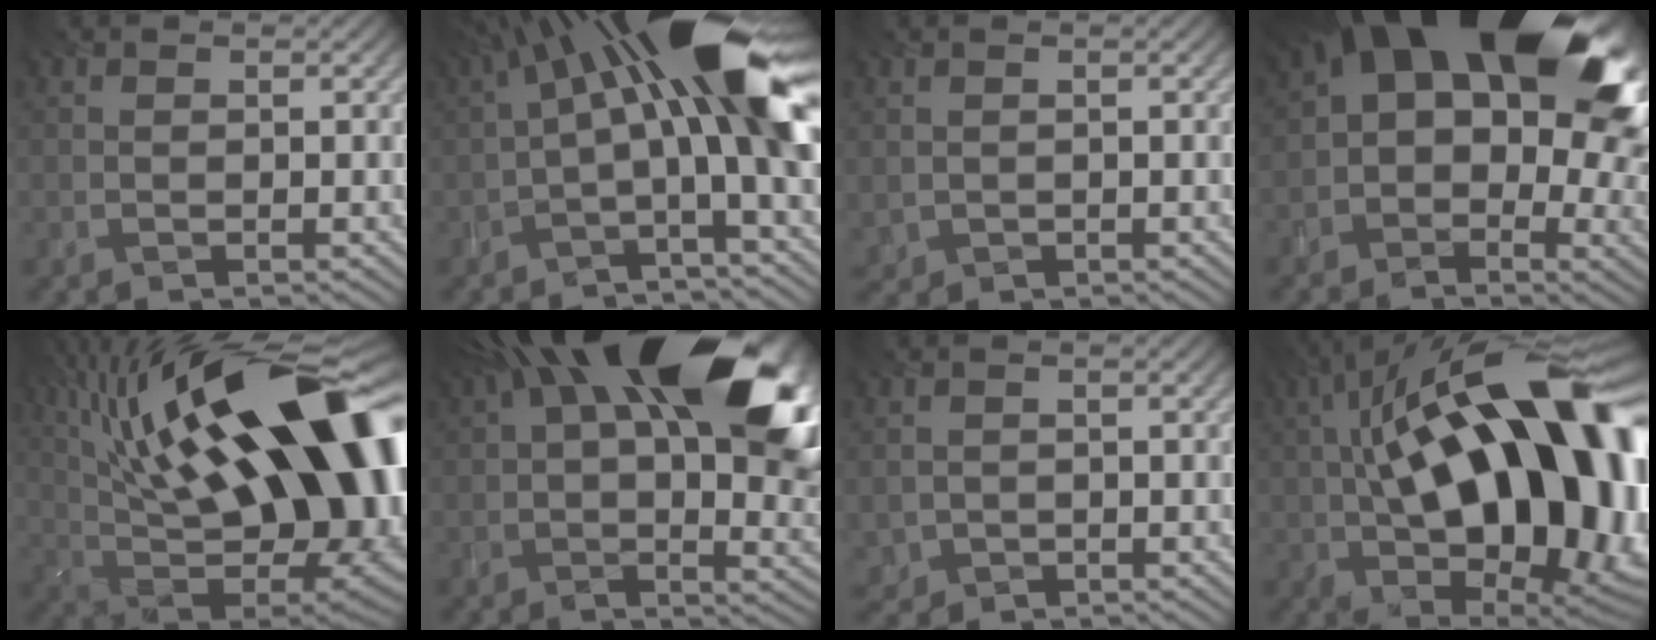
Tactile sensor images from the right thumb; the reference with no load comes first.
{"total": 13.9, "force": [1.3, 3.3, 13.5], "torque": [-0.216, 0.021, 0.010]}
{"total": 1.4, "force": [0.4, 1.2, 0.4], "torque": [-0.025, -0.001, 0.010]}
{"total": 19.8, "force": [4.5, 11.3, 15.6], "torque": [-0.193, 0.018, 0.088]}
{"total": 22.7, "force": [7.4, 8.0, 19.9], "torque": [-0.350, 0.055, 0.126]}
{"total": 21.7, "force": [8.8, 10.3, 17.0], "torque": [-0.251, 0.032, 0.146]}
{"total": 1.5, "force": [-0.1, 1.5, 0.1], "torque": [-0.019, -0.004, -0.004]}
{"total": 21.6, "force": [2.1, 10.3, 18.9], "torque": [-0.298, 0.032, 0.020]}